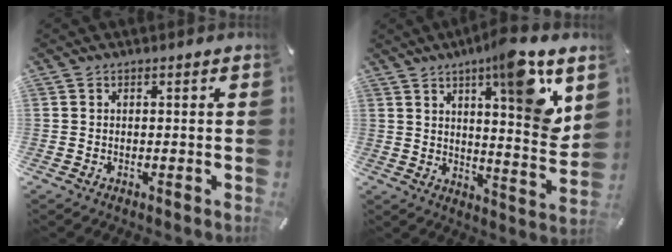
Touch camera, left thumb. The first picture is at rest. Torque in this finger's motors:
{"motor_torque": [2.51, 2.50, 1.33, -1.44, 0.42]}